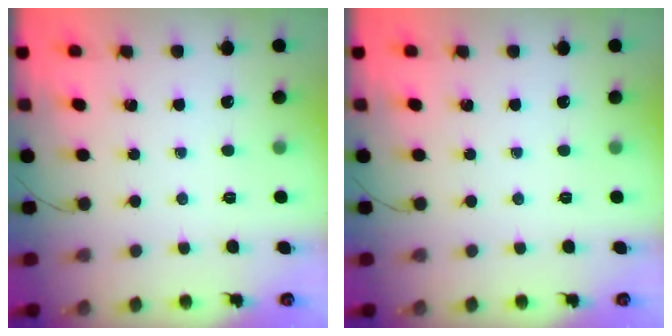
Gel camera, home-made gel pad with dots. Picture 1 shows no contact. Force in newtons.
{"total": 0.0}